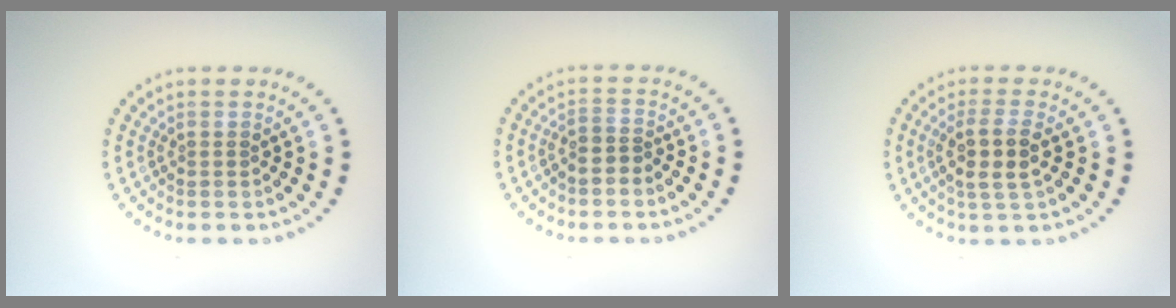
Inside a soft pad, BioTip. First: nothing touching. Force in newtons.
{"total": 1.6, "press": 1.4, "slide": 0.8}
{"total": 3.2, "press": 2.9, "slide": 1.4}